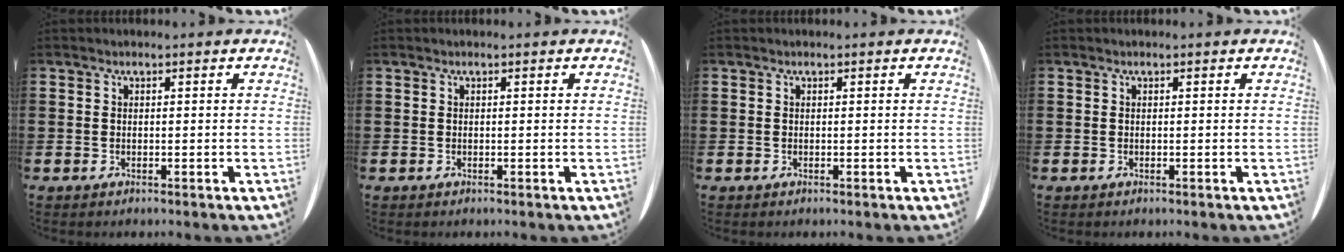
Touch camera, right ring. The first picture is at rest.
{"total": 0.0}
{"total": 0.0}
{"total": 0.0}